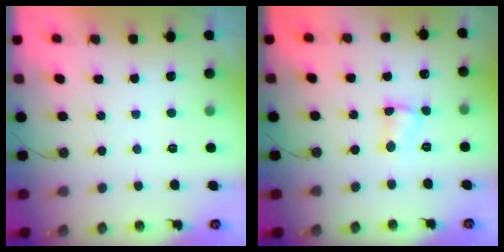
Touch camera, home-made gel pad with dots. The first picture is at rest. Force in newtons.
{"total": 2.8, "press": 2.8, "slide": 0.3}